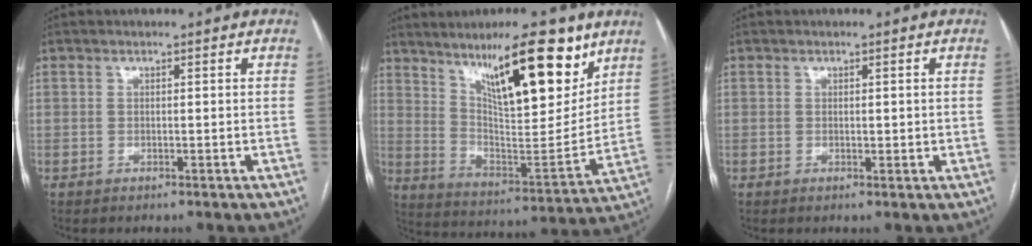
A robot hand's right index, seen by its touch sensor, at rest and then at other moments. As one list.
[{"total": 19.6, "force": [12.3, 4.1, 14.7], "torque": [-0.231, -0.011, 0.209]}, {"total": 1.2, "force": [0.2, 0.8, 0.9], "torque": [-0.010, -0.002, 0.003]}]